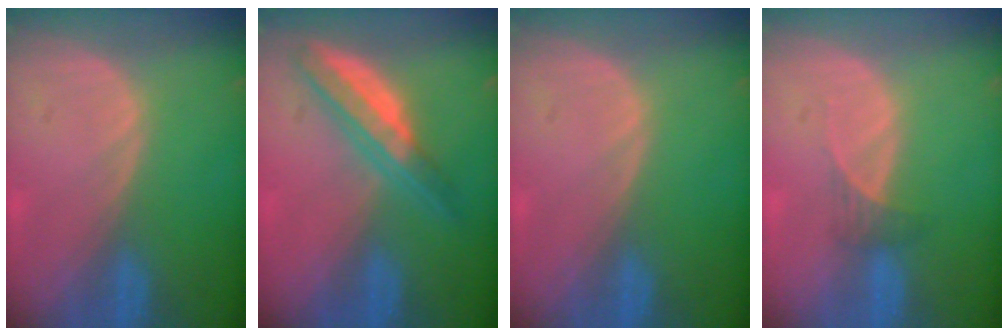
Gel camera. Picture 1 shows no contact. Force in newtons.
{"total": 6.4, "press": 5.6, "slide": 3.1}
{"total": 0.0}
{"total": 1.8, "press": 1.6, "slide": 0.8}